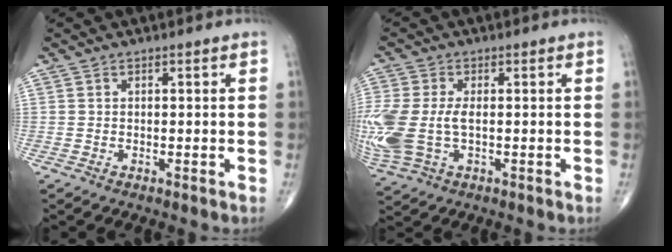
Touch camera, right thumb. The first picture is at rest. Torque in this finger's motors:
{"motor_torque": [1.63, 1.65, 1.34, -0.18, 0.22]}